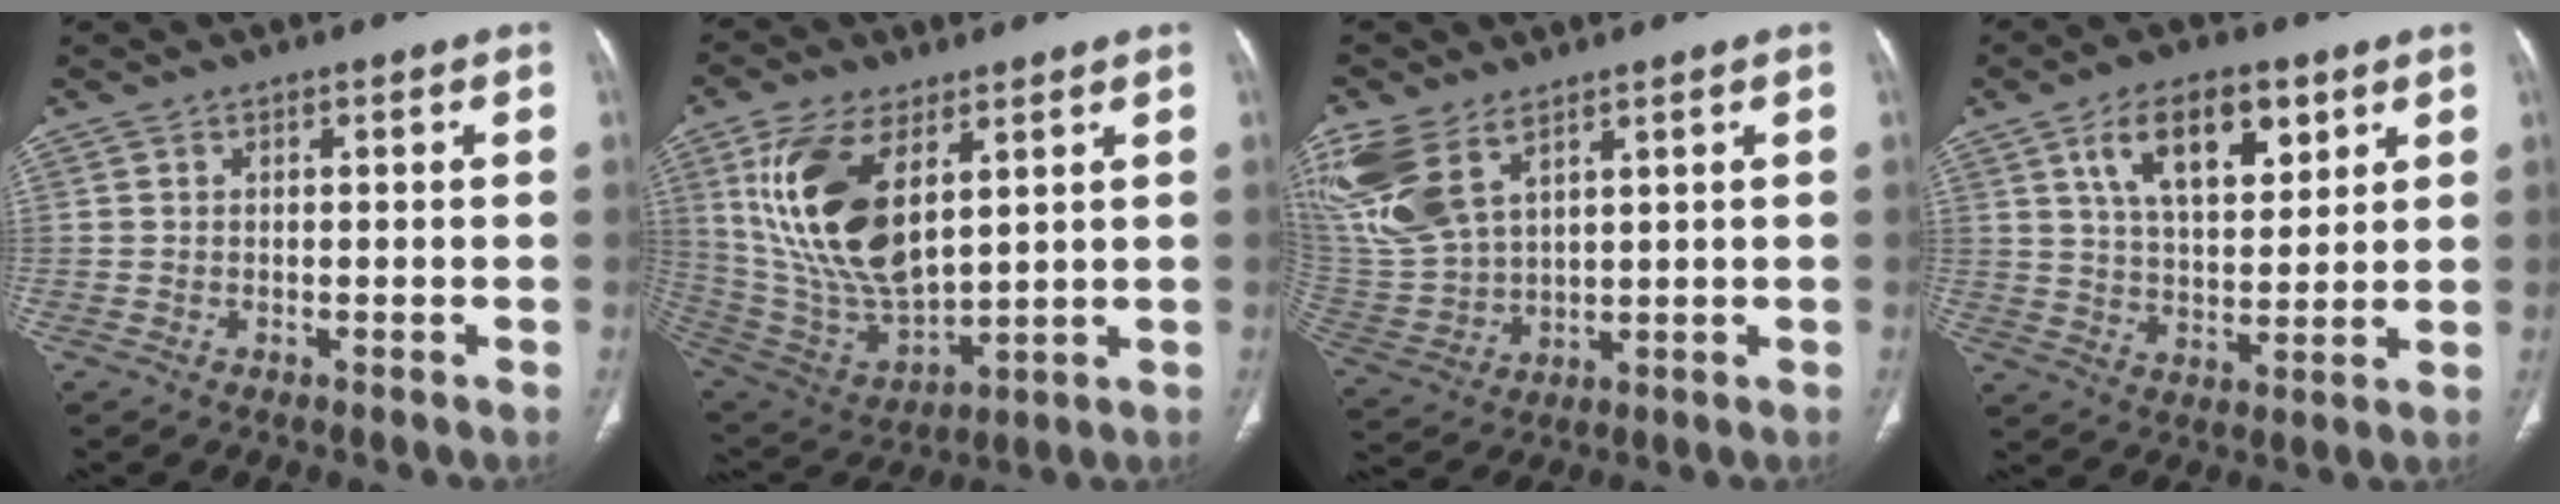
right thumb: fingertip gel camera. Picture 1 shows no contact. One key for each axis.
{"total": 19.8, "fx": 7.1, "fy": 9.7, "fz": 15.7, "tx": -0.296, "ty": -0.029, "tz": 0.149}
{"total": 16.2, "fx": 8.8, "fy": 9.0, "fz": 10.2, "tx": -0.243, "ty": -0.019, "tz": 0.193}
{"total": 13.8, "fx": 6.5, "fy": 6.9, "fz": 10.0, "tx": -0.138, "ty": -0.023, "tz": 0.116}